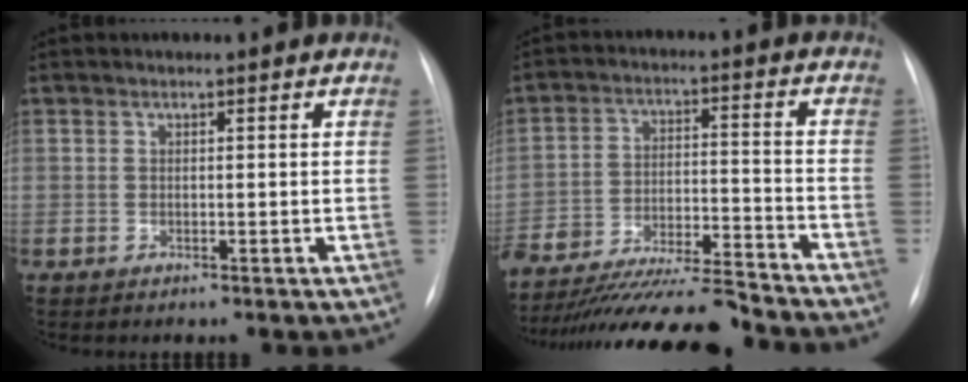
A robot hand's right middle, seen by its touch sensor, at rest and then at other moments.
{"total": 20.2, "force": [-18.5, 1.2, 8.1], "torque": [-0.138, -0.022, -0.295]}